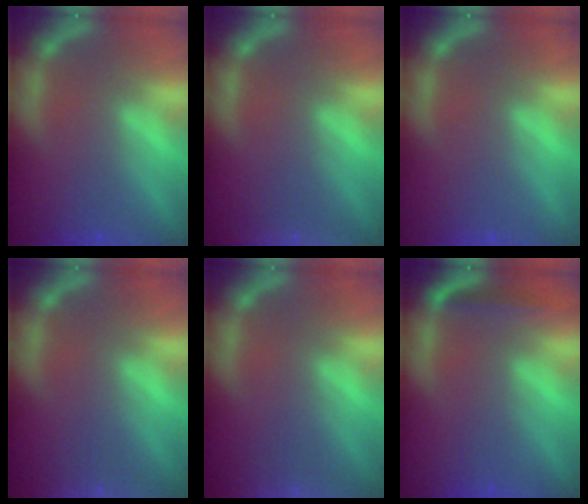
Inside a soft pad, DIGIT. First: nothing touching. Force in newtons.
{"total": 5.0}
{"total": 0.0}
{"total": 8.5}
{"total": 8.5}
{"total": 2.5}